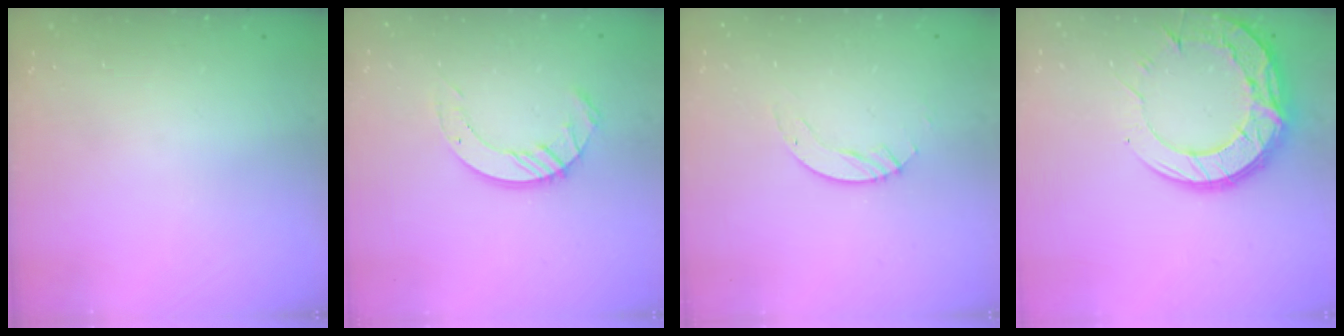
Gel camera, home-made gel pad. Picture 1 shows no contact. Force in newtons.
{"total": 8.8, "press": 8.8, "slide": 0.9}
{"total": 3.0, "press": 3.0, "slide": 0.2}
{"total": 19.5, "press": 19.4, "slide": 1.6}